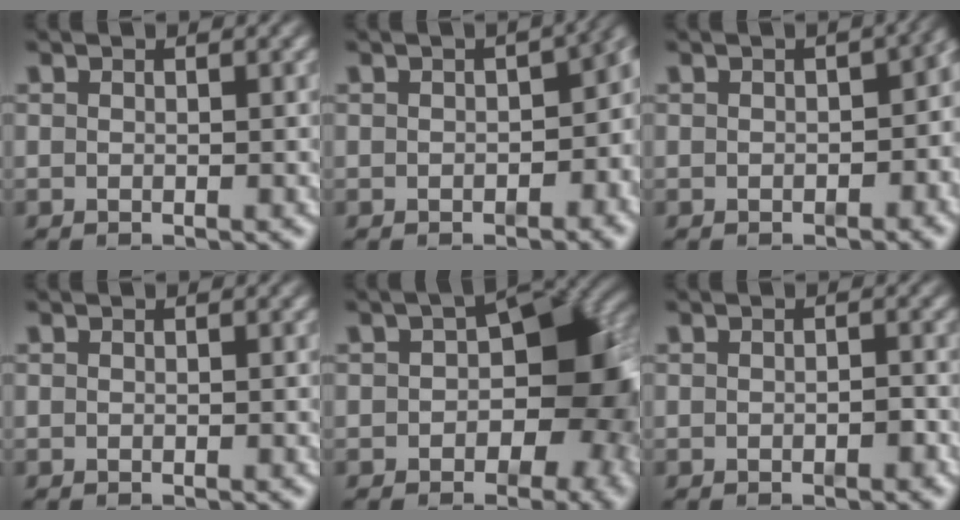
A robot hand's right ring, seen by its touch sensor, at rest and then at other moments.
{"total": 2.8, "force": [-0.5, 1.5, 2.3], "torque": [-0.014, 0.002, -0.005]}
{"total": 1.7, "force": [-0.7, 1.0, 1.2], "torque": [-0.011, 0.000, -0.007]}
{"total": 0.0}
{"total": 9.9, "force": [-0.6, 6.2, 7.8], "torque": [-0.077, -0.011, -0.002]}
{"total": 0.7, "force": [-0.6, 0.1, 0.4], "torque": [-0.007, 0.002, -0.012]}